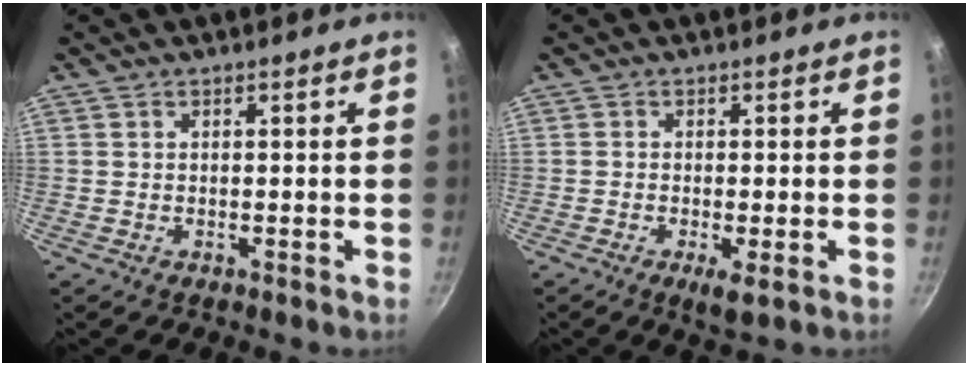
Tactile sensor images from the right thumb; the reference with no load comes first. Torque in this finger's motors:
{"motor_torque": [0.09, -0.15, -0.19, -0.20, 0.01]}